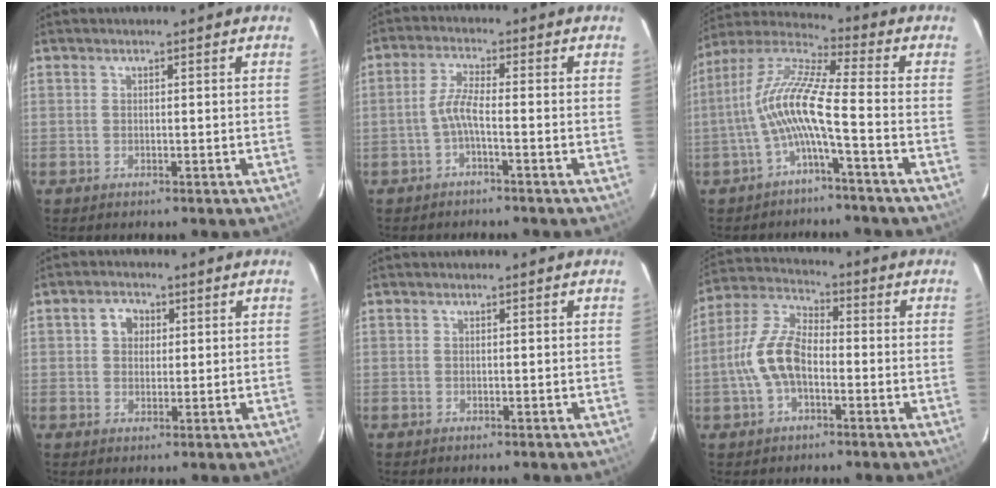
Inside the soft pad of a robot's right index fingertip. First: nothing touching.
{"total": 3.4, "force": [-1.6, 0.1, 3.0], "torque": [-0.072, 0.008, -0.035]}
{"total": 10.6, "force": [-3.1, 0.5, 10.1], "torque": [-0.210, 0.015, -0.063]}
{"total": 3.7, "force": [1.0, 3.1, 1.7], "torque": [-0.024, 0.014, 0.018]}
{"total": 0.0}
{"total": 10.6, "force": [-2.4, 5.6, 8.7], "torque": [-0.187, 0.015, -0.048]}